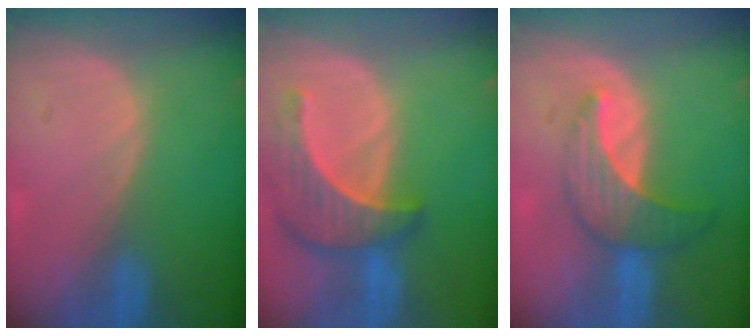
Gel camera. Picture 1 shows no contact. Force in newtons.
{"total": 7.8, "press": 7.5, "slide": 2.4}
{"total": 7.2, "press": 6.4, "slide": 3.2}